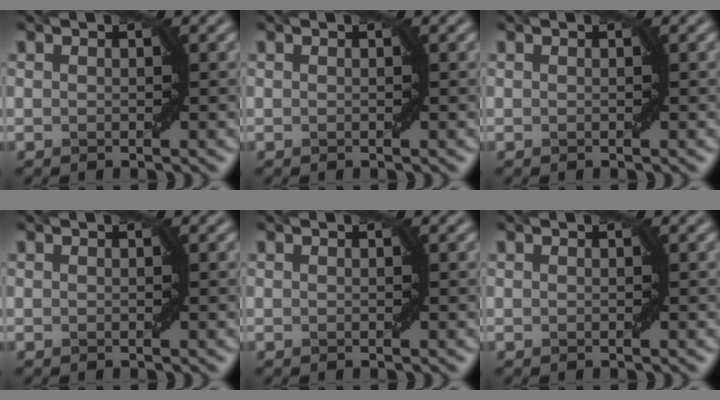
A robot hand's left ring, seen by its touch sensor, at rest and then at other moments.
{"total": 0.0}
{"total": 0.0}
{"total": 0.0}
{"total": 0.0}
{"total": 0.0}